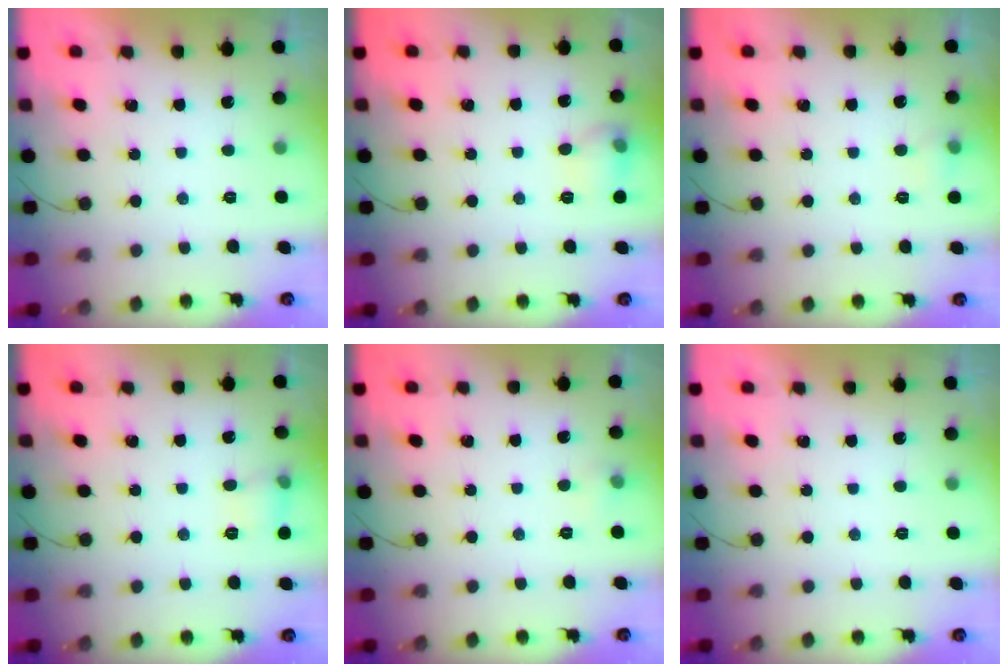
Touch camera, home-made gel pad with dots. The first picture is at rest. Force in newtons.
{"total": 7.8, "press": 7.7, "slide": 1.2}
{"total": 3.8, "press": 3.7, "slide": 0.9}
{"total": 6.9, "press": 6.7, "slide": 1.7}
{"total": 3.6, "press": 3.3, "slide": 1.5}
{"total": 0.0}